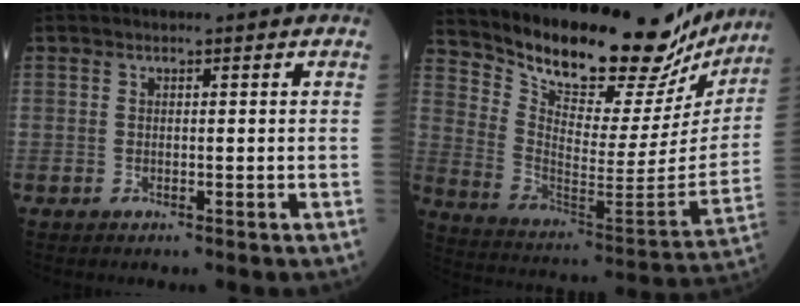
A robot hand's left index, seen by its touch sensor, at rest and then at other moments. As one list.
[{"total": 26.1, "force": [23.4, 6.8, 9.1], "torque": [-0.143, -0.076, 0.323]}]